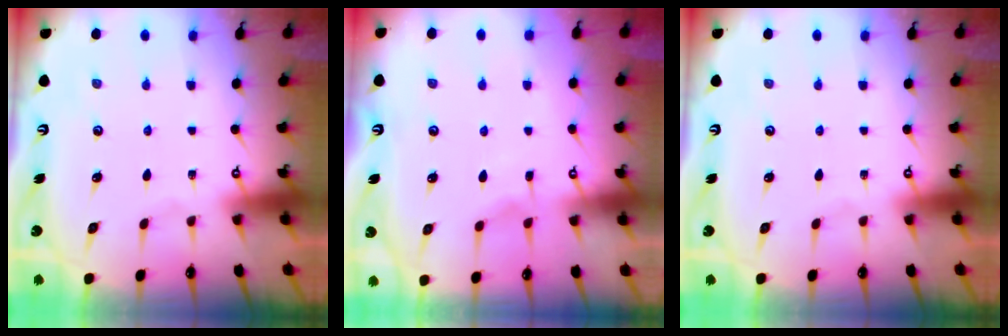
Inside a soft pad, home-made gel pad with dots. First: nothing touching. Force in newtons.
{"total": 2.9, "press": 2.9, "slide": 0.4}
{"total": 0.0}